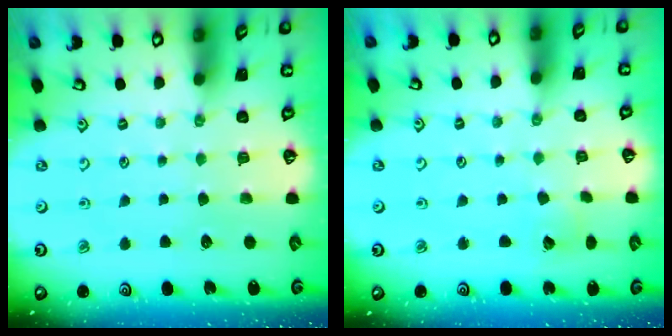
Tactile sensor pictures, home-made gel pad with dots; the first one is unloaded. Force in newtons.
{"total": 4.2, "press": 4.2, "slide": 0.2}